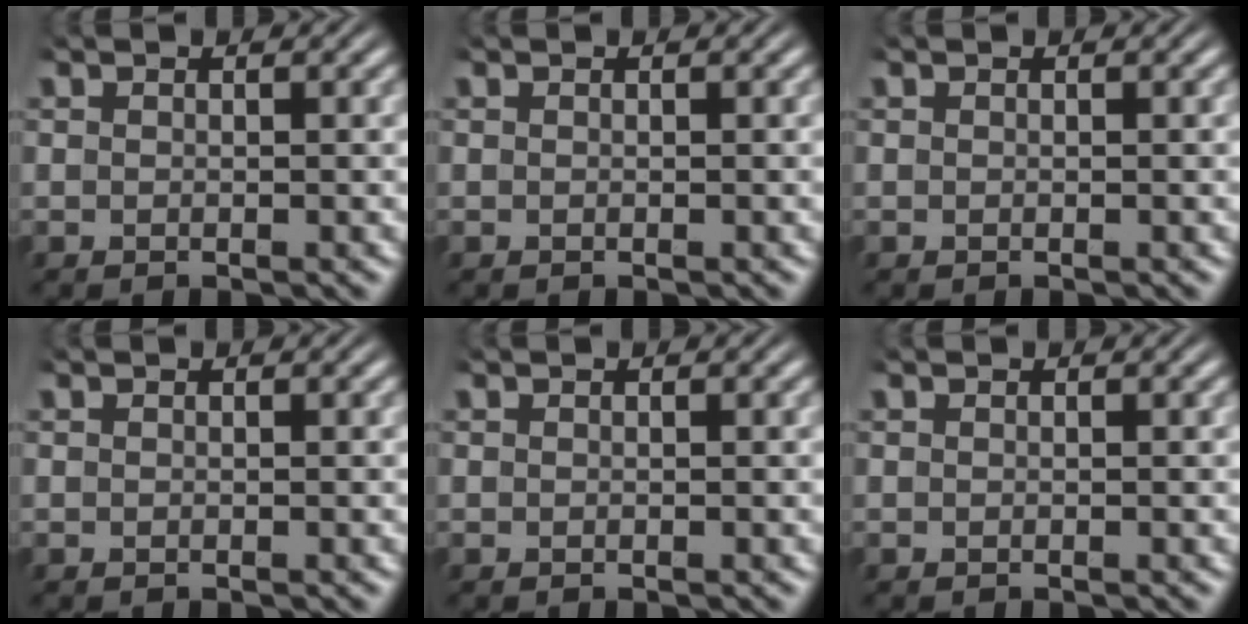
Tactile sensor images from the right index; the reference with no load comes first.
{"total": 0.0}
{"total": 0.0}
{"total": 0.0}
{"total": 0.0}
{"total": 0.0}